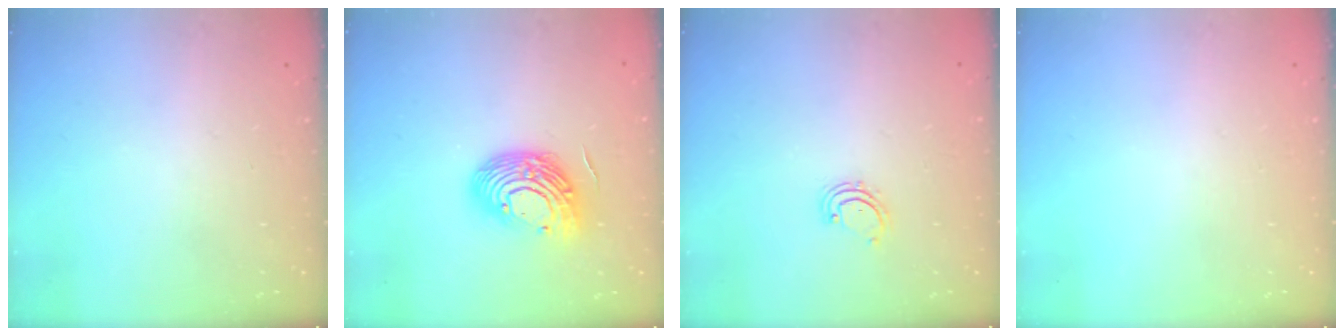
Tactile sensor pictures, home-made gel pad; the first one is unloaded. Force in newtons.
{"total": 13.8, "press": 13.7, "slide": 1.8}
{"total": 2.6, "press": 2.6, "slide": 0.3}
{"total": 0.0}